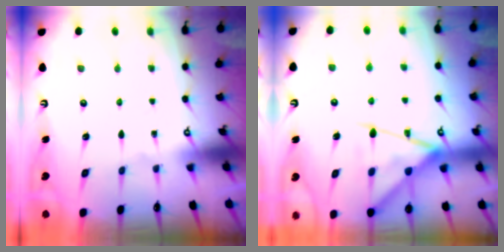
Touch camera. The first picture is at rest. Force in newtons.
{"total": 13.9, "press": 13.9, "slide": 1.2}